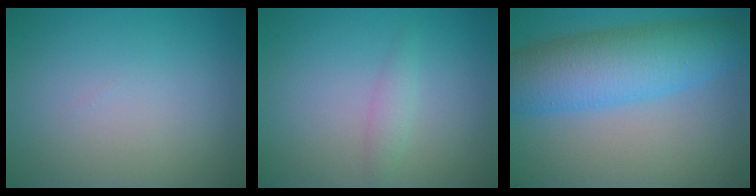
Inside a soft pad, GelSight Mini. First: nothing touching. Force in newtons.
{"total": 1.2, "press": 1.2, "slide": 0.0}
{"total": 8.2, "press": 8.2, "slide": 0.2}